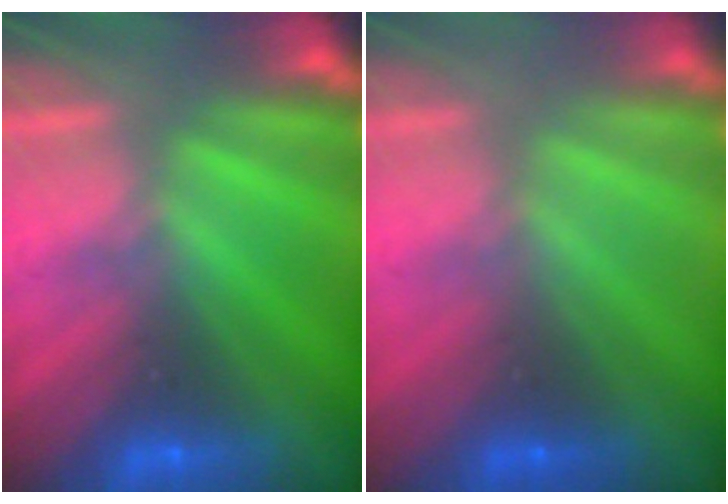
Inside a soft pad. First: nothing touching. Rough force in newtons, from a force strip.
{"total": 3.3}